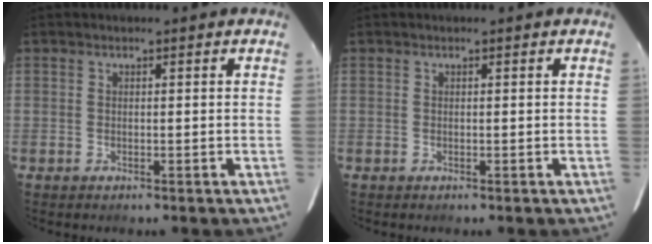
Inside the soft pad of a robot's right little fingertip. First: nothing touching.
{"total": 0.0}